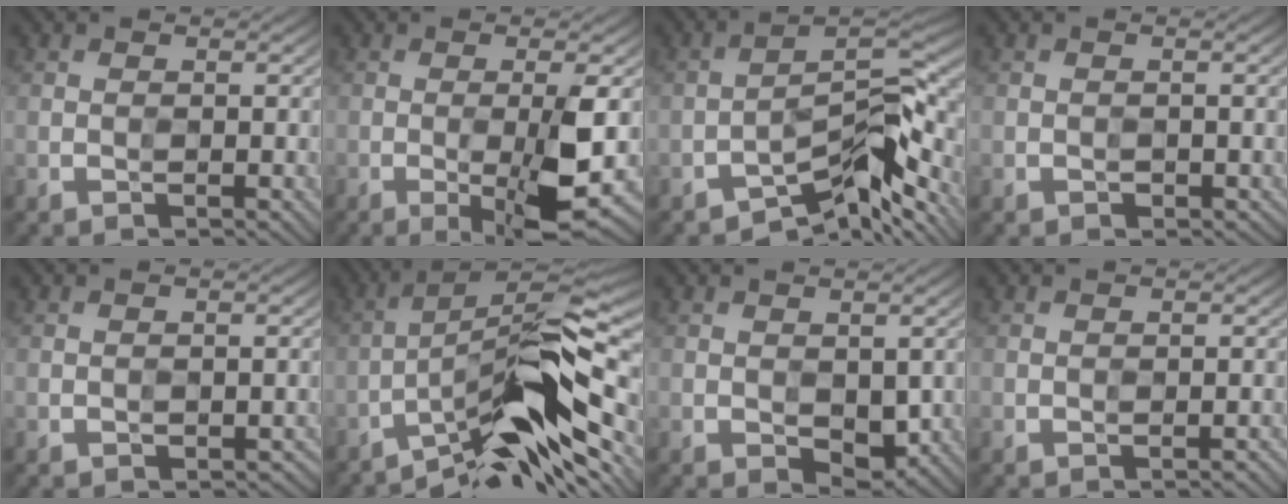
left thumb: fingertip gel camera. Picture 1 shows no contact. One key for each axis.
{"total": 6.9, "fx": -2.1, "fy": 1.0, "fz": 6.5, "tx": -0.093, "ty": 0.006, "tz": -0.025}
{"total": 8.4, "fx": -6.8, "fy": 1.8, "fz": 4.6, "tx": -0.055, "ty": 0.019, "tz": -0.122}
{"total": 0.9, "fx": -0.6, "fy": 0.7, "fz": 0.2, "tx": 0.000, "ty": 0.002, "tz": -0.007}
{"total": 1.8, "fx": -1.4, "fy": 0.8, "fz": 0.7, "tx": -0.001, "ty": 0.001, "tz": -0.015}
{"total": 12.1, "fx": -7.7, "fy": 2.8, "fz": 8.9, "tx": -0.147, "ty": 0.014, "tz": -0.138}
{"total": 2.4, "fx": -0.4, "fy": 1.7, "fz": 1.6, "tx": -0.027, "ty": -0.001, "tz": -0.002}
{"total": 0.8, "fx": -0.8, "fy": -0.2, "fz": 0.1, "tx": 0.004, "ty": 0.006, "tz": -0.011}